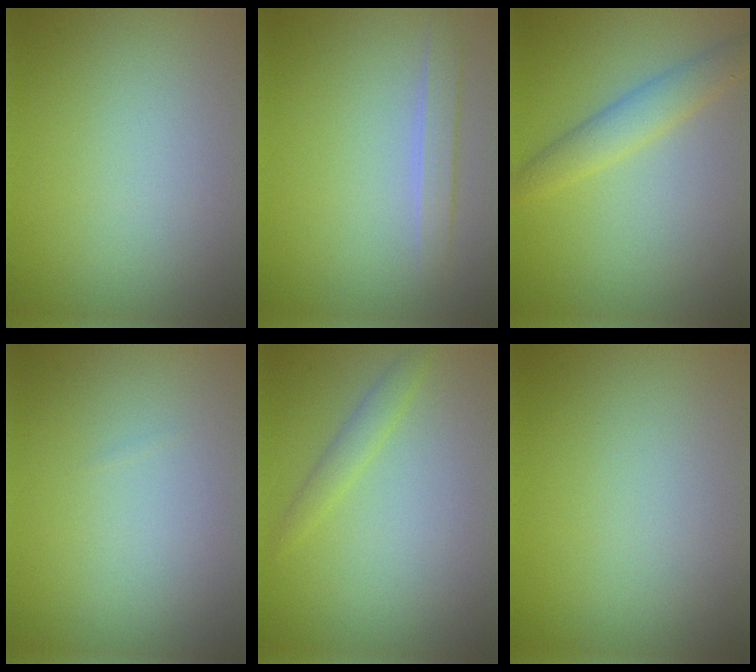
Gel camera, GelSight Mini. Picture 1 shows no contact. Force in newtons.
{"total": 1.7, "press": 1.7, "slide": 0.0}
{"total": 2.9, "press": 2.9, "slide": 0.1}
{"total": 0.0}
{"total": 1.4, "press": 1.4, "slide": 0.1}
{"total": 0.0}